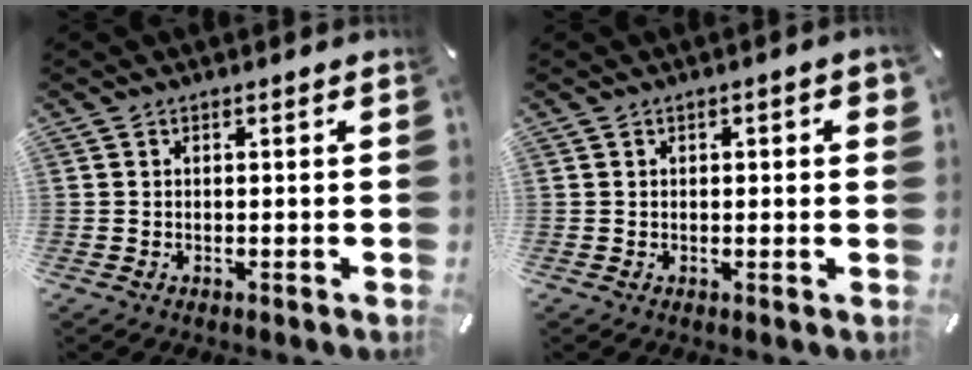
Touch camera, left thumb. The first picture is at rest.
{"total": 1.3, "force": [0.2, 0.5, 1.2], "torque": [-0.014, -0.001, 0.001]}